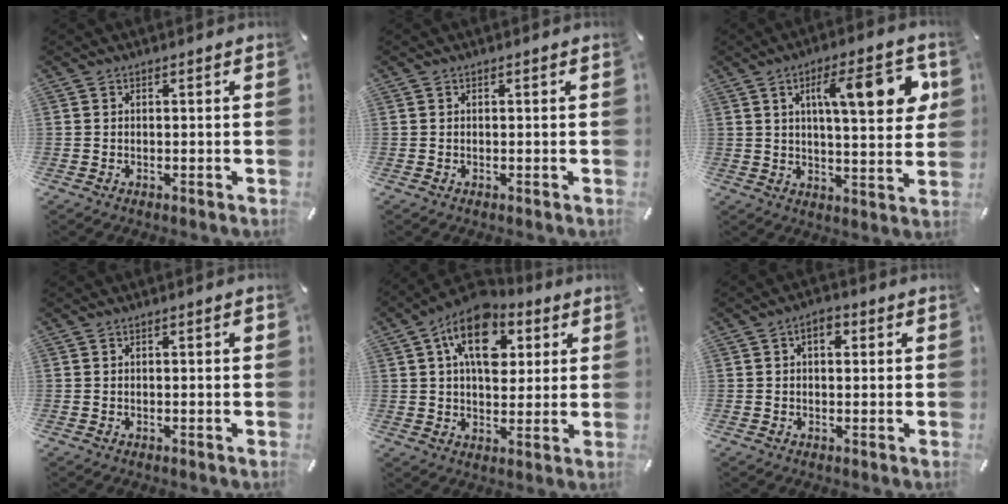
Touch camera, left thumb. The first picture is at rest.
{"total": 0.0}
{"total": 16.0, "force": [5.5, 5.4, 14.0], "torque": [-0.203, -0.008, 0.080]}
{"total": 1.3, "force": [0.1, 0.3, 1.2], "torque": [-0.021, 0.002, 0.000]}
{"total": 15.0, "force": [5.3, 9.8, 10.1], "torque": [-0.149, -0.007, 0.093]}
{"total": 3.9, "force": [1.0, 2.3, 3.0], "torque": [-0.040, -0.001, 0.011]}